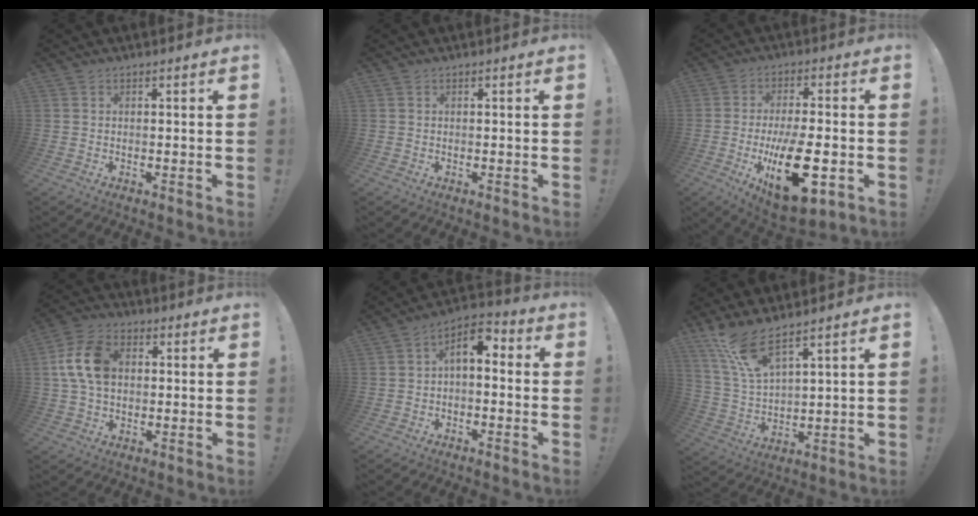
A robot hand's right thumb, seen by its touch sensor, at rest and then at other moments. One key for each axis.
{"total": 0.0}
{"total": 20.0, "fx": -5.1, "fy": 8.6, "fz": 17.4, "tx": -0.272, "ty": 0.004, "tz": -0.069}
{"total": 12.8, "fx": 1.9, "fy": 8.7, "fz": 9.3, "tx": -0.180, "ty": 0.011, "tz": 0.039}
{"total": 6.1, "fx": -0.1, "fy": 3.4, "fz": 5.1, "tx": -0.078, "ty": 0.007, "tz": -0.001}
{"total": 10.4, "fx": 8.2, "fy": 2.2, "fz": 6.0, "tx": -0.137, "ty": -0.038, "tz": 0.152}